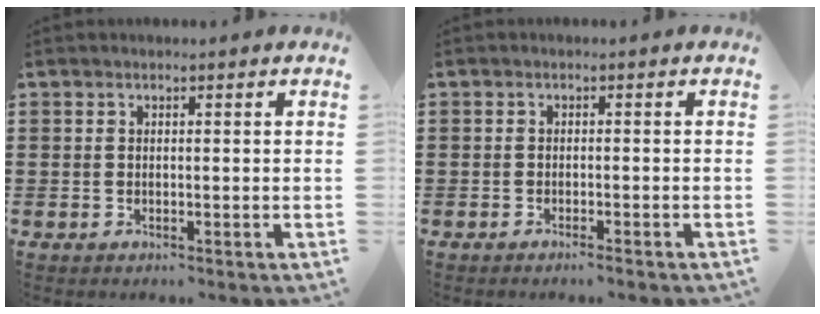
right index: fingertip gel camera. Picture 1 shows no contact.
{"total": 1.1, "force": [-1.0, 0.0, 0.5], "torque": [-0.011, -0.003, -0.018]}